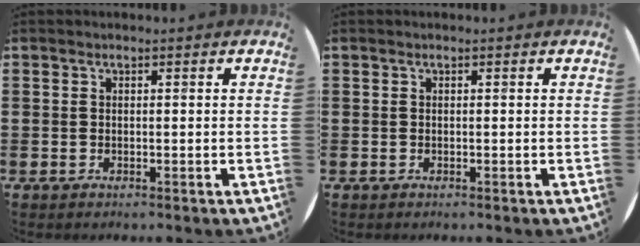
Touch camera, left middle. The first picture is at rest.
{"total": 0.0}